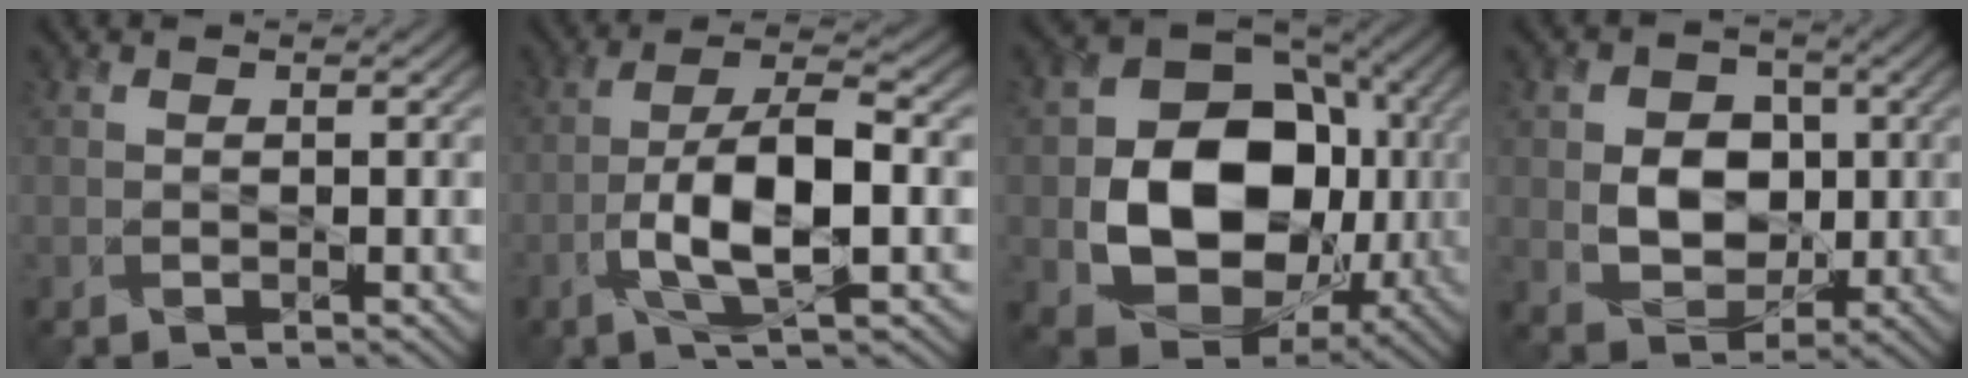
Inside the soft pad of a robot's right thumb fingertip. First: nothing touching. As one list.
[{"total": 9.4, "force": [-2.8, 3.0, 8.4], "torque": [-0.153, 0.006, -0.055]}, {"total": 16.1, "force": [-1.5, 12.5, 10.1], "torque": [-0.164, -0.035, -0.020]}, {"total": 7.7, "force": [0.1, 6.2, 4.5], "torque": [-0.101, -0.003, -0.002]}]